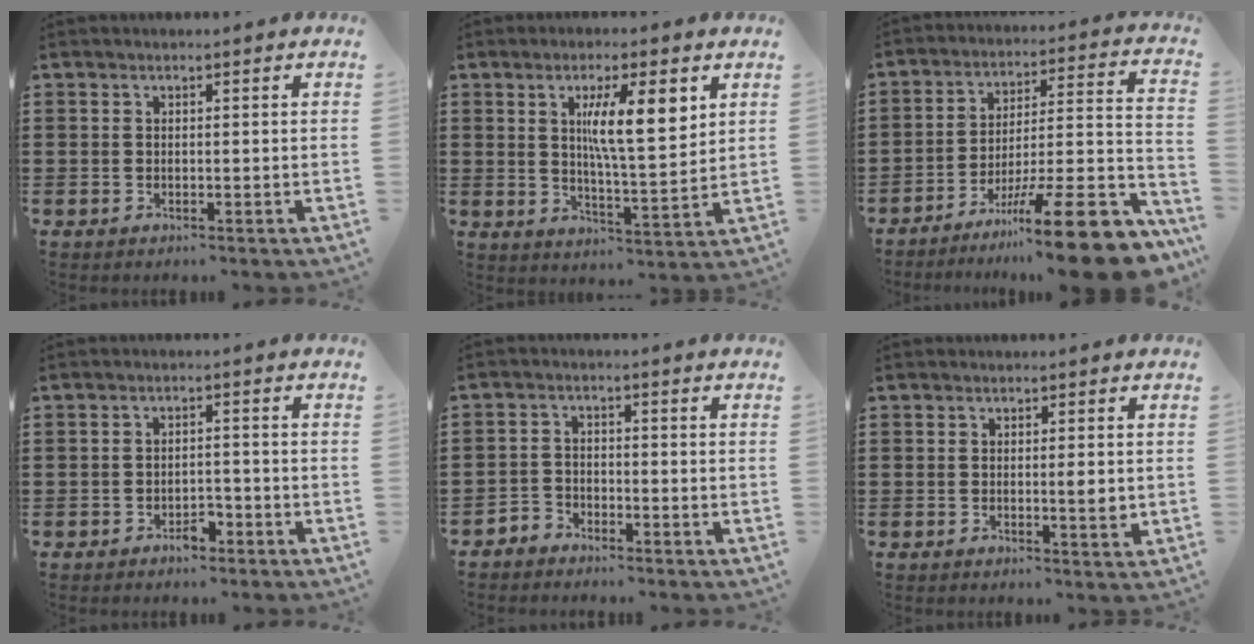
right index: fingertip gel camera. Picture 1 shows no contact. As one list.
[{"total": 9.3, "force": [3.4, 2.3, 8.4], "torque": [-0.145, -0.004, 0.051]}, {"total": 15.2, "force": [-10.5, 1.6, 10.8], "torque": [-0.131, 0.029, -0.181]}, {"total": 2.6, "force": [-2.1, 1.1, 1.1], "torque": [-0.023, 0.002, -0.041]}, {"total": 2.5, "force": [-2.3, 0.9, 0.0], "torque": [-0.007, 0.003, -0.050]}, {"total": 2.3, "force": [0.0, 0.3, 2.3], "torque": [-0.042, -0.004, -0.001]}]